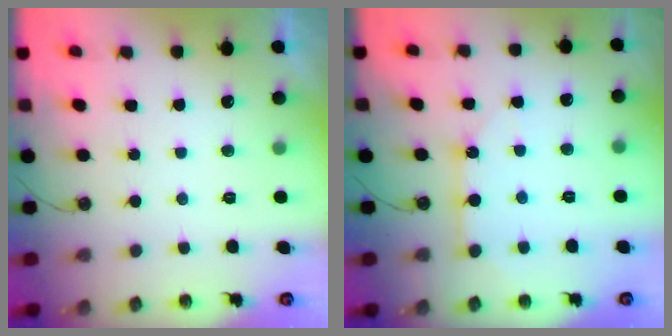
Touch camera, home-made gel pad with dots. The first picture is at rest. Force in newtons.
{"total": 7.7, "press": 7.6, "slide": 0.4}